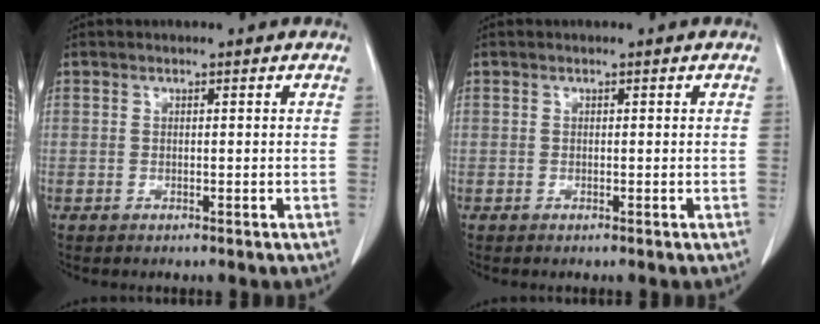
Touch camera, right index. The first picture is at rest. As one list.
[{"total": 0.0}]